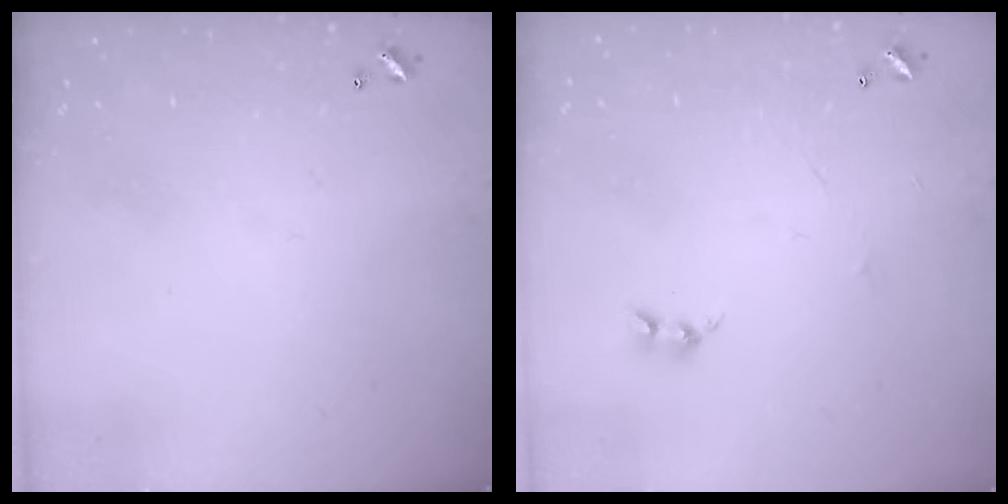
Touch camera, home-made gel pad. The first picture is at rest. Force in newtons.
{"total": 2.1, "press": 2.0, "slide": 0.5}